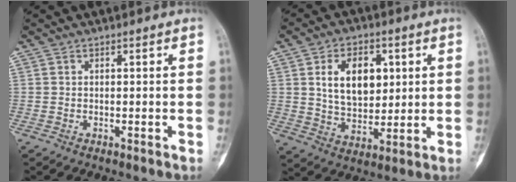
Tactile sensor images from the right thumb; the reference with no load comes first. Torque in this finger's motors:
{"motor_torque": [1.43, 1.50, 0.44, -0.22, 0.31]}